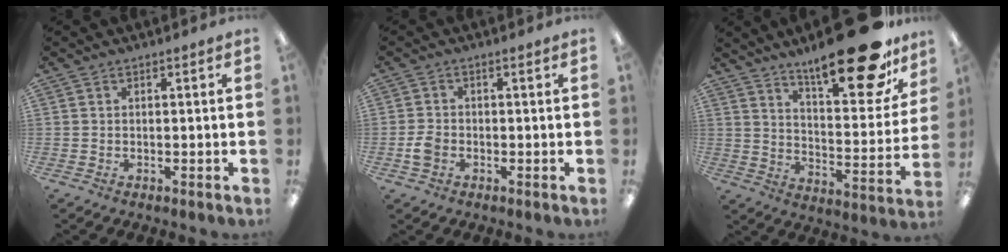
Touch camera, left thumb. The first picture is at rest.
{"total": 3.1, "force": [-0.9, 2.3, 1.9], "torque": [-0.039, 0.004, -0.018]}
{"total": 23.8, "force": [17.0, 7.3, 15.0], "torque": [-0.218, -0.108, 0.275]}